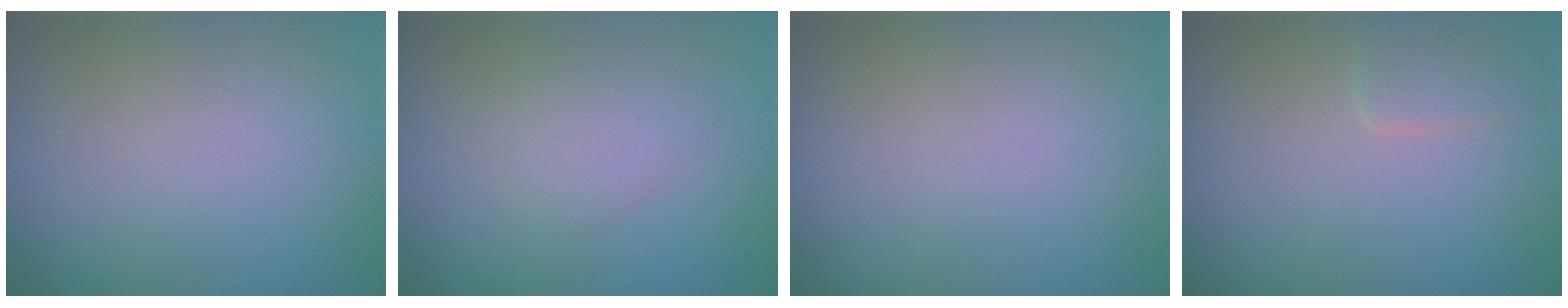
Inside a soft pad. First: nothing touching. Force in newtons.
{"total": 2.0, "press": 2.0, "slide": 0.1}
{"total": 0.0}
{"total": 2.1, "press": 2.1, "slide": 0.1}